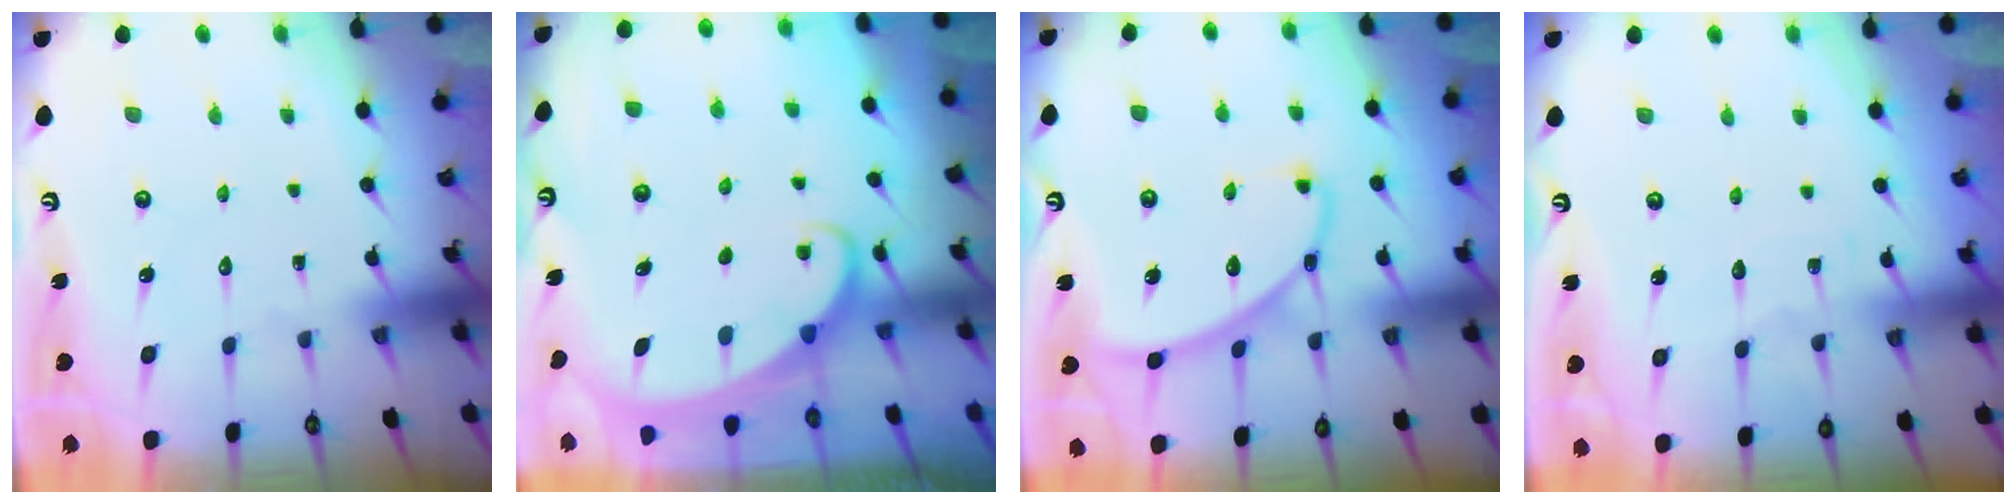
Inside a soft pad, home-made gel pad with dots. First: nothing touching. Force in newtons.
{"total": 2.0, "press": 2.0, "slide": 0.1}
{"total": 8.0, "press": 8.0, "slide": 0.6}
{"total": 2.1, "press": 2.1, "slide": 0.2}